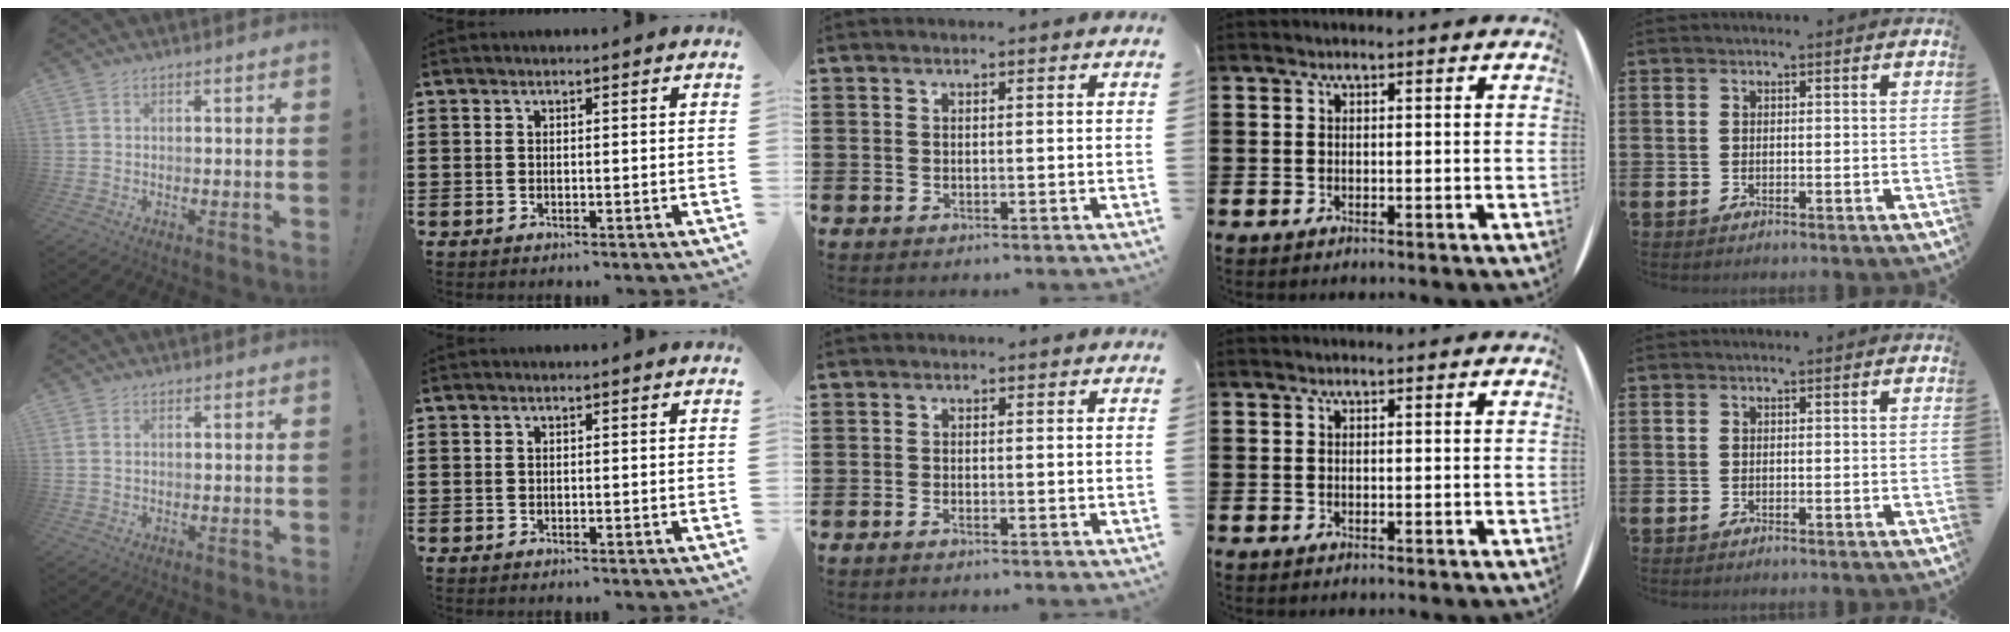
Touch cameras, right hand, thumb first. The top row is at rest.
{"thumb": {"total": 0.7, "force": [0.4, 0.3, 0.5], "torque": [-0.011, 0.002, 0.009]}, "middle": {"total": 0.7, "force": [-0.6, 0.0, 0.3], "torque": [-0.008, -0.002, -0.011]}}